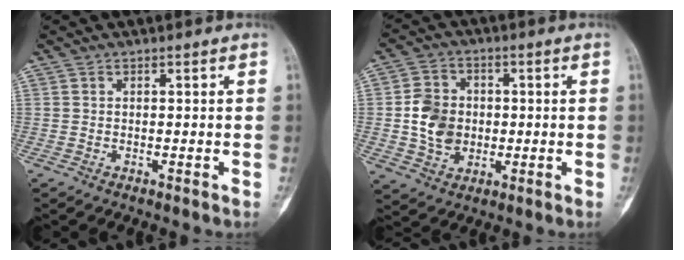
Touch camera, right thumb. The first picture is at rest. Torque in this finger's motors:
{"motor_torque": [-0.06, -0.05, -0.03, 0.04, 0.17]}